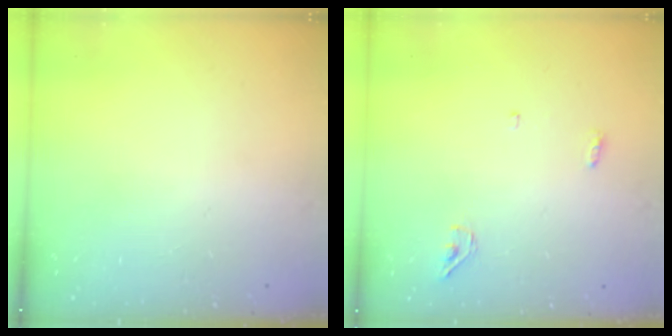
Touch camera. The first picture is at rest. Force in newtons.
{"total": 3.7, "press": 3.6, "slide": 0.9}